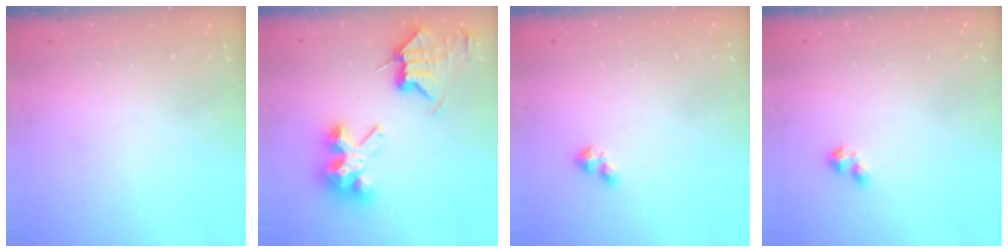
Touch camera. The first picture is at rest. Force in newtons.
{"total": 9.9, "press": 9.9, "slide": 1.1}
{"total": 2.4, "press": 2.4, "slide": 0.4}
{"total": 2.4, "press": 2.4, "slide": 0.4}